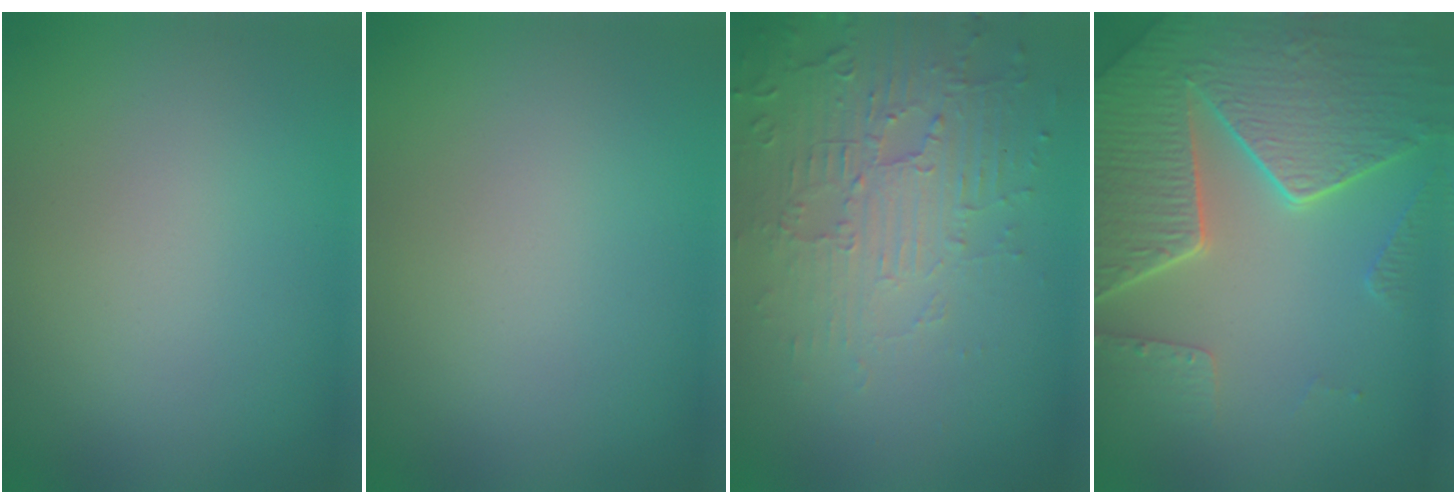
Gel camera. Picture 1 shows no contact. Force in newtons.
{"total": 0.0}
{"total": 5.7, "press": 3.7, "slide": 4.3}
{"total": 8.2, "press": 5.9, "slide": 5.7}